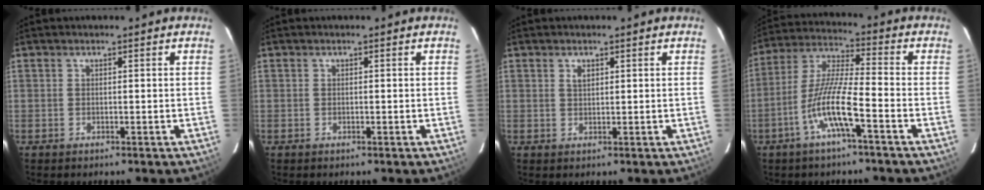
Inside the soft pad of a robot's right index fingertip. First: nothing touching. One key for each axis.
{"total": 0.0}
{"total": 1.4, "fx": 0.7, "fy": 0.9, "fz": 0.9, "tx": -0.015, "ty": 0.003, "tz": 0.012}
{"total": 10.5, "fx": -4.8, "fy": 0.6, "fz": 9.3, "tx": -0.197, "ty": 0.004, "tz": -0.098}